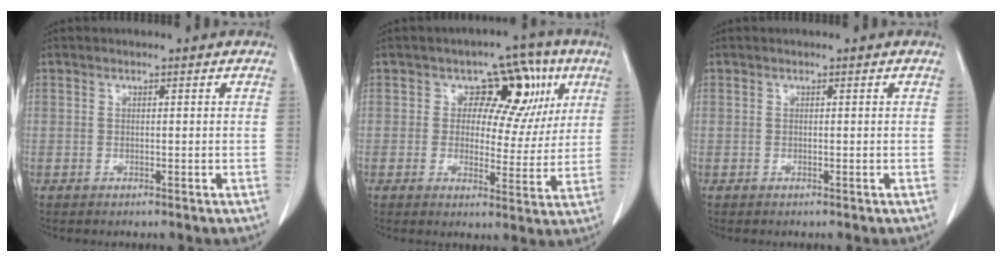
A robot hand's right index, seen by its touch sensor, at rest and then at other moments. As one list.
[{"total": 9.5, "force": [3.4, 6.7, 5.8], "torque": [-0.043, 0.025, 0.046]}, {"total": 0.0}]